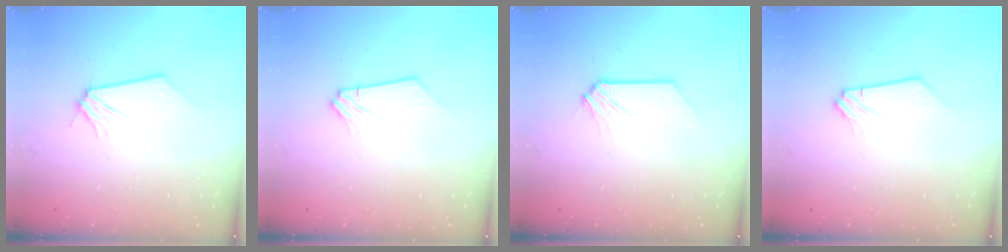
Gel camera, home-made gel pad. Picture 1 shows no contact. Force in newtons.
{"total": 0.0}
{"total": 0.0}
{"total": 0.0}